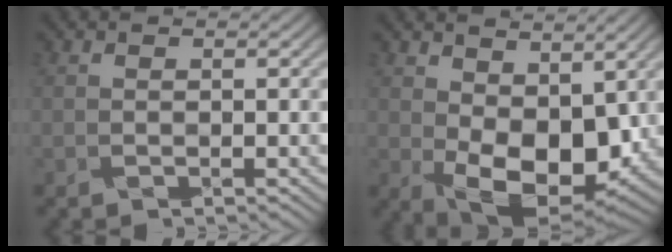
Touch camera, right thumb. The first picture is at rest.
{"total": 11.1, "force": [0.6, 6.4, 9.0], "torque": [-0.161, -0.016, 0.023]}